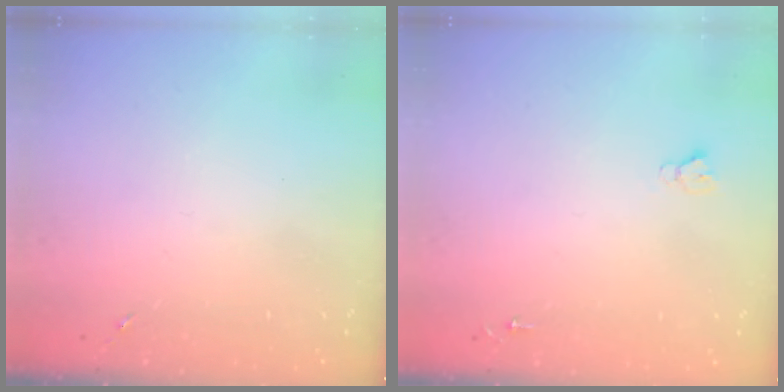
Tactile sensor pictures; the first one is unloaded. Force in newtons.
{"total": 2.7, "press": 2.7, "slide": 0.0}